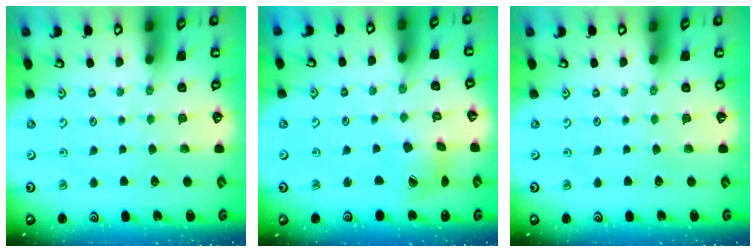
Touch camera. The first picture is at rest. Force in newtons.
{"total": 7.9, "press": 7.8, "slide": 0.9}
{"total": 0.0}